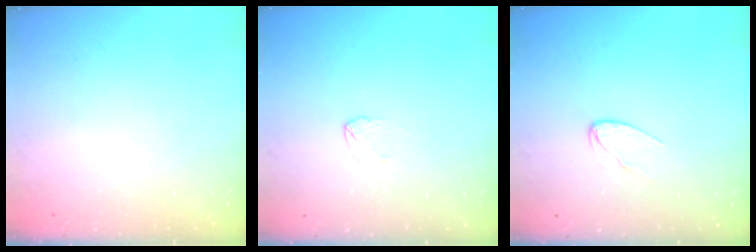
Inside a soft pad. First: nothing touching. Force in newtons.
{"total": 2.5, "press": 2.5, "slide": 0.2}
{"total": 4.1, "press": 4.1, "slide": 0.3}